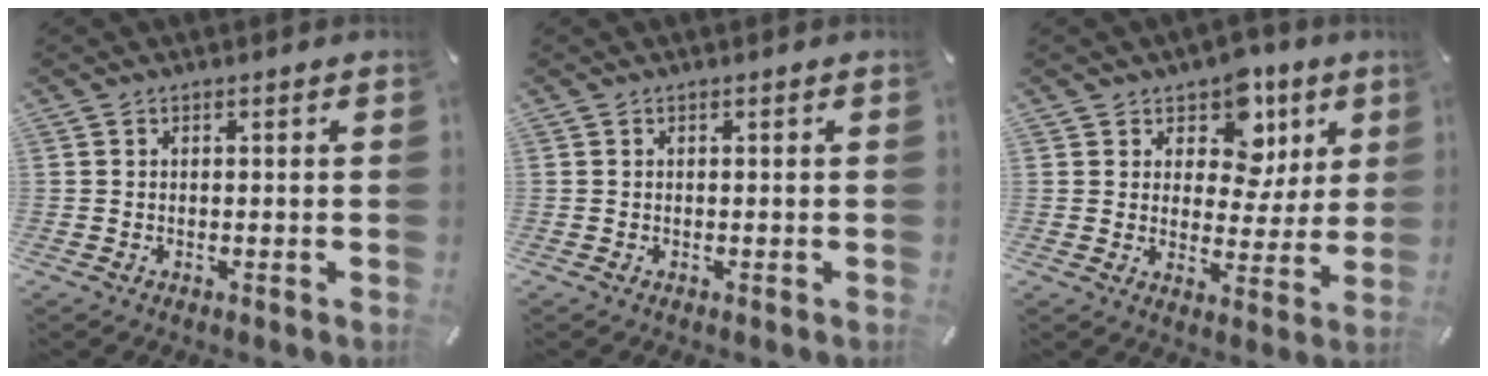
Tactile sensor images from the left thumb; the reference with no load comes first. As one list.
[{"total": 0.0}, {"total": 11.3, "force": [5.9, 7.9, 5.6], "torque": [-0.078, -0.037, 0.104]}]